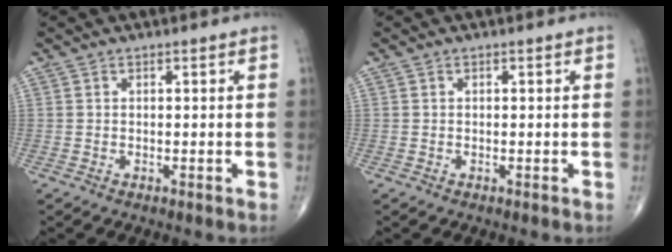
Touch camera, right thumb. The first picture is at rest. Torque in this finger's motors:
{"motor_torque": [-0.07, -0.16, 0.03, 0.02, -0.02]}